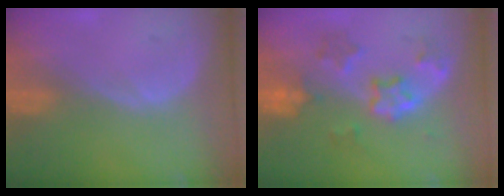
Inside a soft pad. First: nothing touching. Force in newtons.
{"total": 6.7, "press": 6.3, "slide": 2.4}